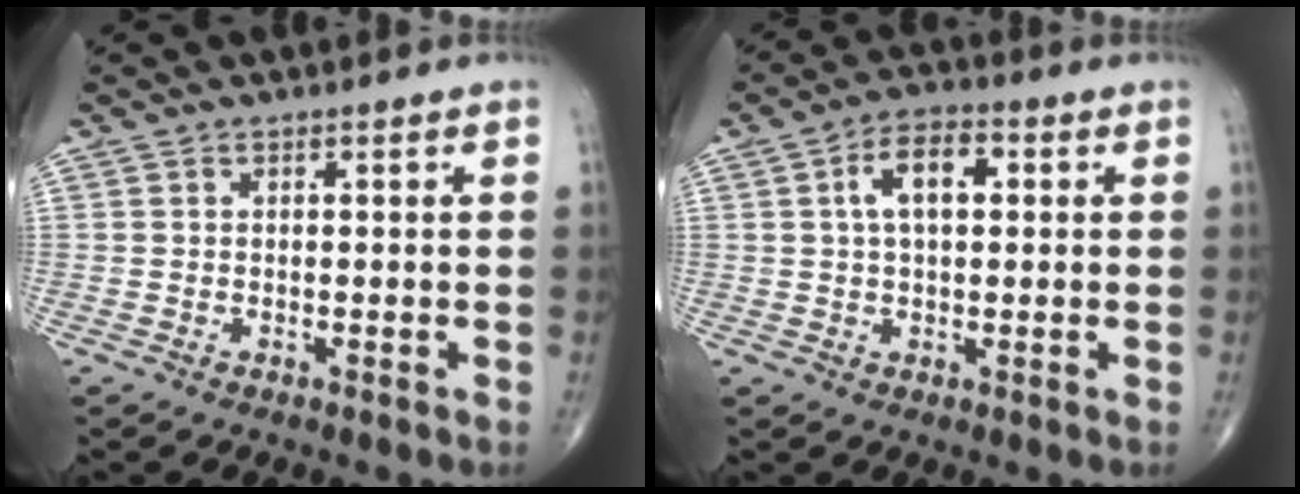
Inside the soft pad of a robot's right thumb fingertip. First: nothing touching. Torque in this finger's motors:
{"motor_torque": [0.22, 2.09, 0.82, -0.01, 0.05]}